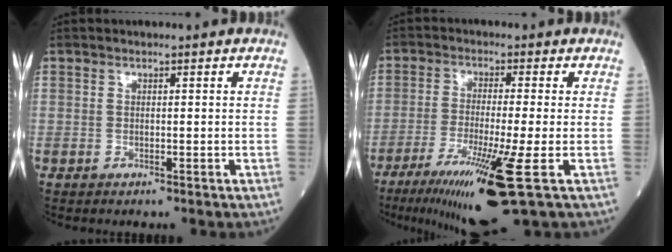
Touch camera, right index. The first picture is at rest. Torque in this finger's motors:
{"motor_torque": [1.48, -0.67, 0.79, 0.21]}